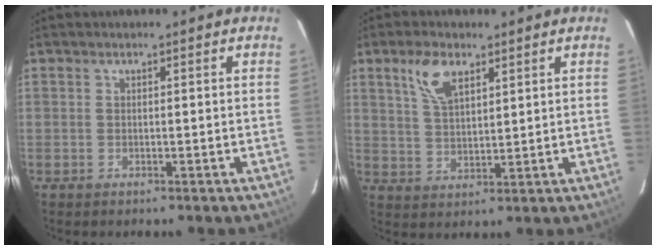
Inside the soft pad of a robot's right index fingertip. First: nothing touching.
{"total": 6.9, "force": [3.9, 3.2, 4.7], "torque": [-0.093, 0.011, 0.079]}